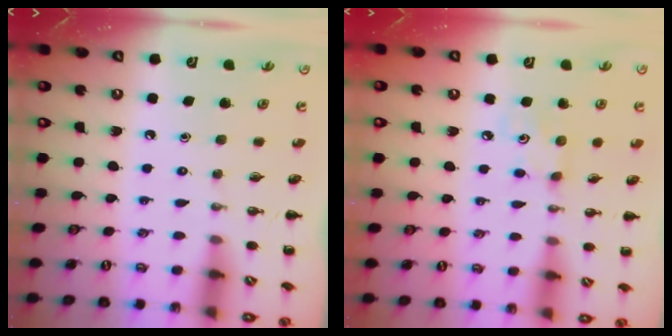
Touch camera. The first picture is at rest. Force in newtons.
{"total": 3.1, "press": 3.0, "slide": 0.7}